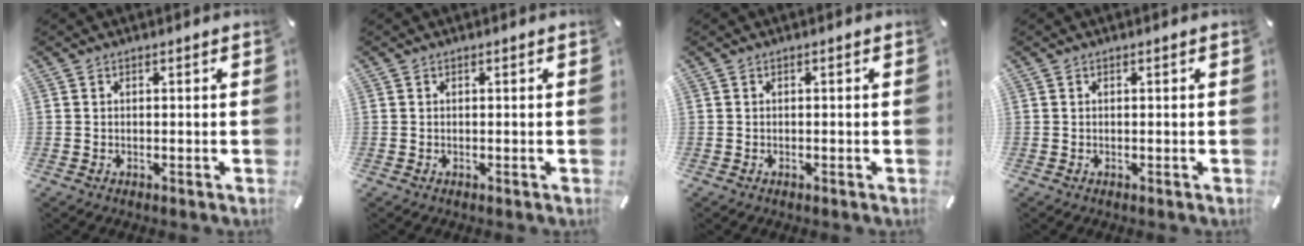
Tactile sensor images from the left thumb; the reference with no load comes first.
{"total": 0.0}
{"total": 0.0}
{"total": 0.0}